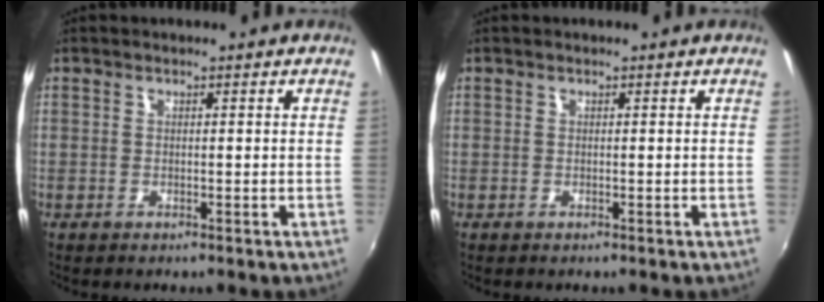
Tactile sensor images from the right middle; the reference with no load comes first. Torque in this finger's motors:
{"motor_torque": [0.09, 0.09, -0.01, -0.01]}